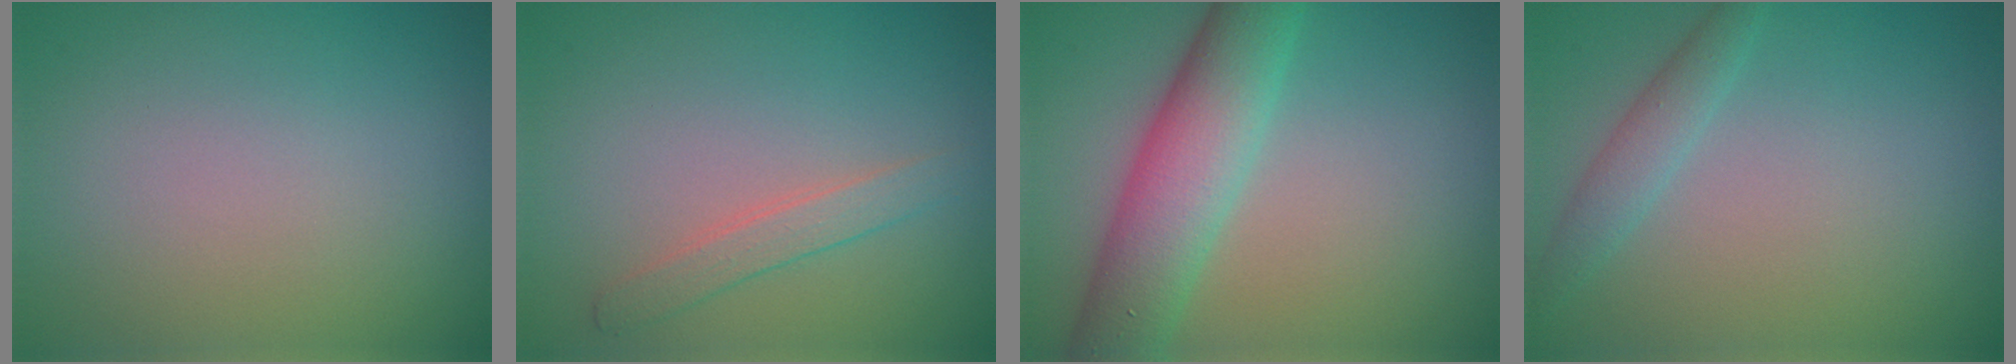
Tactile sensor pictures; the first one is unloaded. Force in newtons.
{"total": 1.7, "press": 1.7, "slide": 0.1}
{"total": 6.5, "press": 6.5, "slide": 0.2}
{"total": 1.8, "press": 1.8, "slide": 0.1}